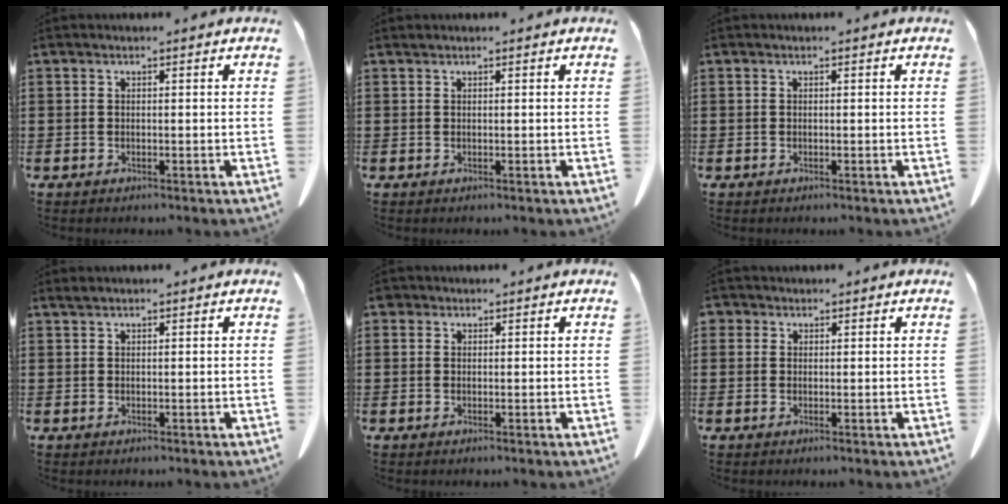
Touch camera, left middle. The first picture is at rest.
{"total": 0.0}
{"total": 0.0}
{"total": 0.5, "force": [0.4, 0.1, 0.2], "torque": [-0.006, 0.001, 0.009]}
{"total": 0.9, "force": [0.6, 0.7, 0.2], "torque": [-0.008, 0.005, 0.010]}
{"total": 1.3, "force": [0.8, 0.9, 0.2], "torque": [-0.008, 0.005, 0.017]}